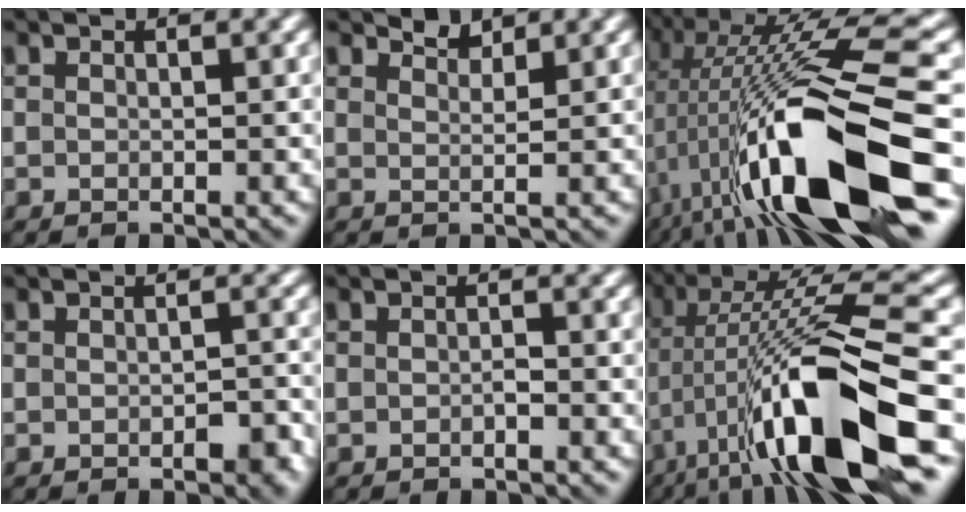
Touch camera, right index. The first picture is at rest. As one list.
[{"total": 1.0, "force": [1.0, 0.0, 0.1], "torque": [0.000, -0.004, 0.012]}, {"total": 15.8, "force": [-4.2, 4.0, 14.6], "torque": [-0.254, 0.007, -0.070]}, {"total": 2.0, "force": [-1.4, 0.9, 1.1], "torque": [-0.016, -0.007, -0.017]}, {"total": 0.9, "force": [-0.8, 0.1, 0.2], "torque": [-0.005, -0.001, -0.015]}, {"total": 13.1, "force": [-4.4, 2.9, 12.0], "torque": [-0.205, 0.011, -0.074]}]